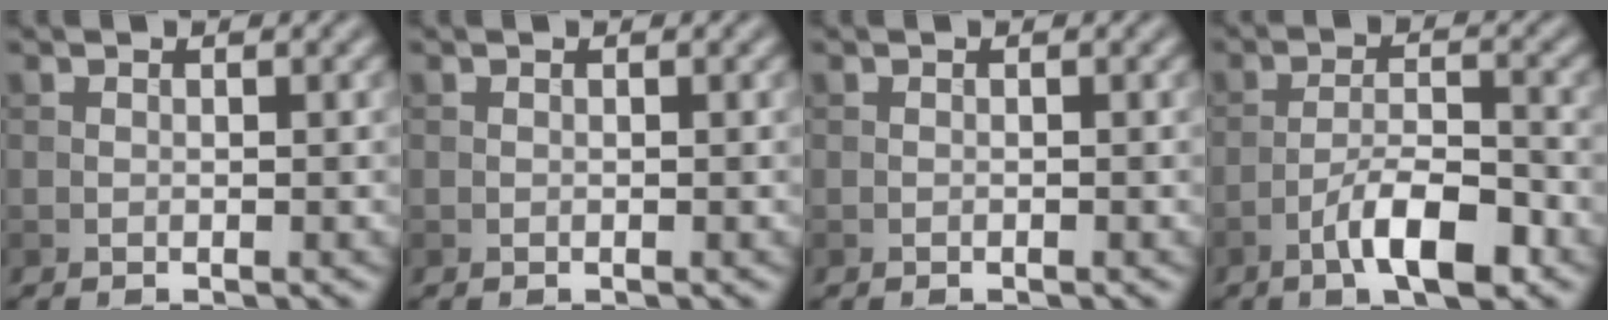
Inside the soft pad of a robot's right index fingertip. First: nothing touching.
{"total": 0.0}
{"total": 0.0}
{"total": 5.8, "force": [-3.3, 1.6, 4.5], "torque": [-0.077, 0.009, -0.059]}